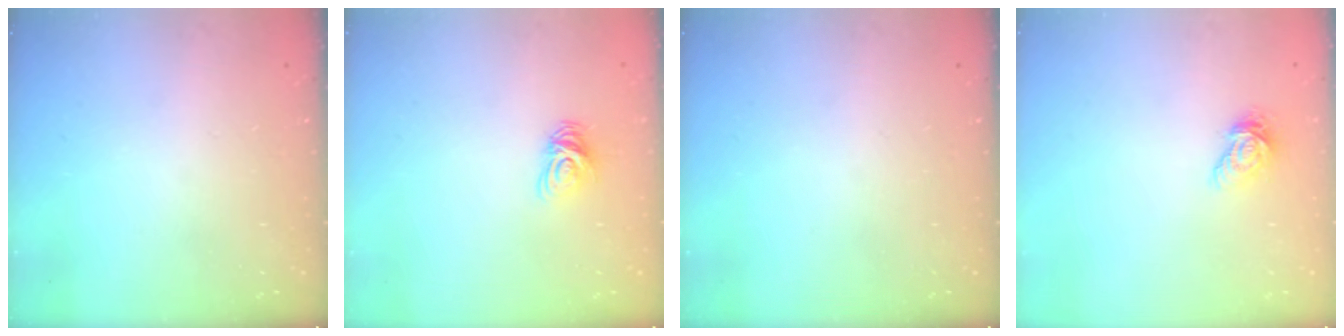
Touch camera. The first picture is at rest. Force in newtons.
{"total": 5.5, "press": 5.5, "slide": 0.7}
{"total": 0.0}
{"total": 6.4, "press": 6.4, "slide": 0.1}